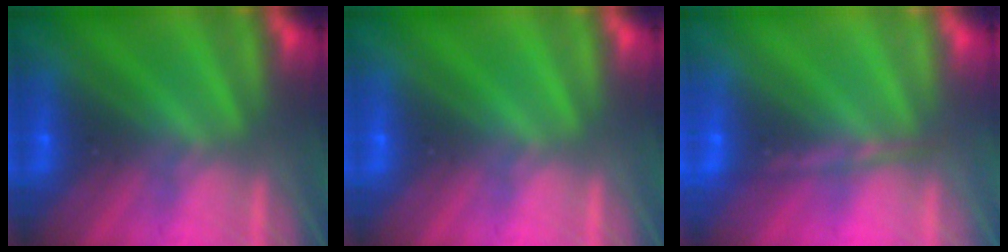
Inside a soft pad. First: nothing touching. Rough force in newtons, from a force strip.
{"total": 0.0}
{"total": 1.6}